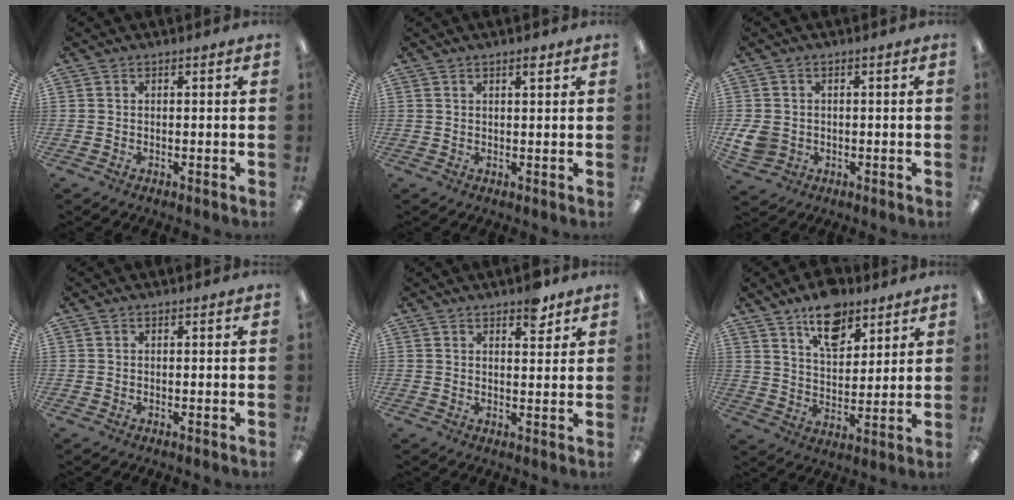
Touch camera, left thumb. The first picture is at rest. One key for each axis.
{"total": 2.0, "fx": 1.5, "fy": 0.4, "fz": 1.3, "tx": -0.020, "ty": -0.001, "tz": 0.023}
{"total": 5.3, "fx": -0.4, "fy": 4.7, "fz": 2.4, "tx": -0.056, "ty": 0.003, "tz": -0.008}
{"total": 0.0}
{"total": 5.2, "fx": 3.7, "fy": 2.2, "fz": 2.8, "tx": -0.024, "ty": -0.018, "tz": 0.060}
{"total": 12.2, "fx": 8.7, "fy": 6.3, "fz": 5.8, "tx": -0.083, "ty": -0.042, "tz": 0.156}